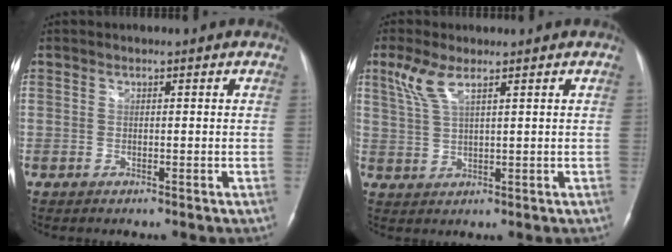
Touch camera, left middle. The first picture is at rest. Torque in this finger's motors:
{"motor_torque": [0.42, -0.41, 0.05, 0.07]}